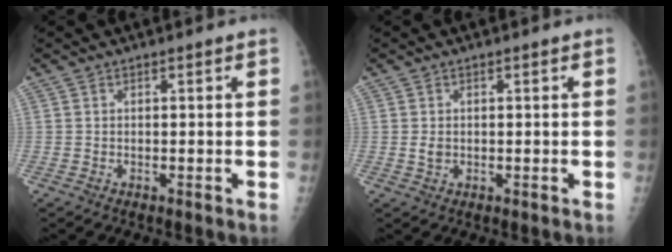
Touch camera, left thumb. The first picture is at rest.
{"total": 1.6, "force": [0.0, 1.2, 1.0], "torque": [-0.014, -0.001, 0.005]}